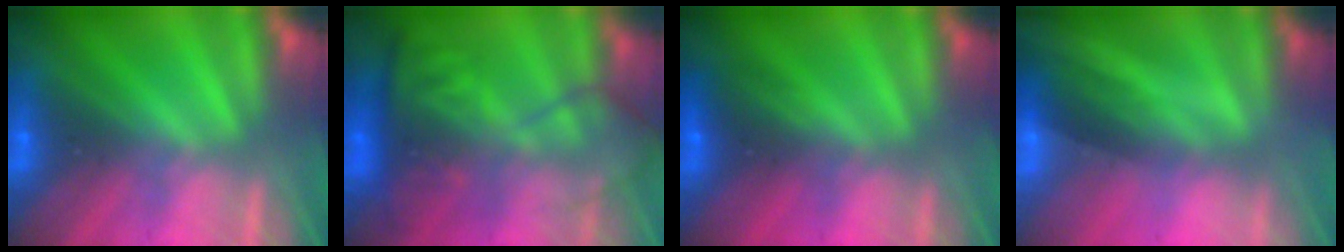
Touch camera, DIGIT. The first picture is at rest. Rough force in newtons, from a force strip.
{"total": 7.4}
{"total": 2.5}
{"total": 2.1}